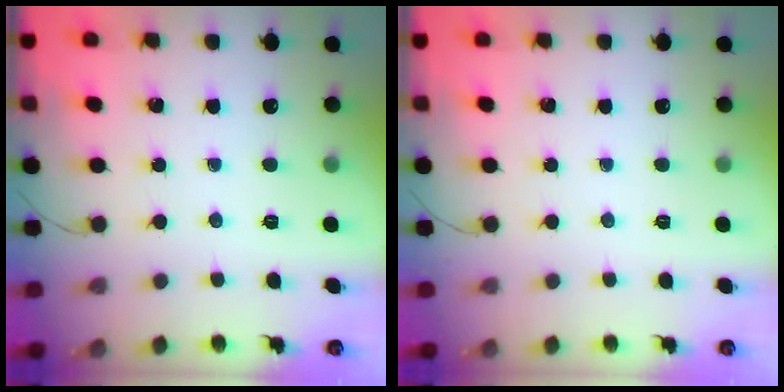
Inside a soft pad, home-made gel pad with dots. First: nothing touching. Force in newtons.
{"total": 0.0}